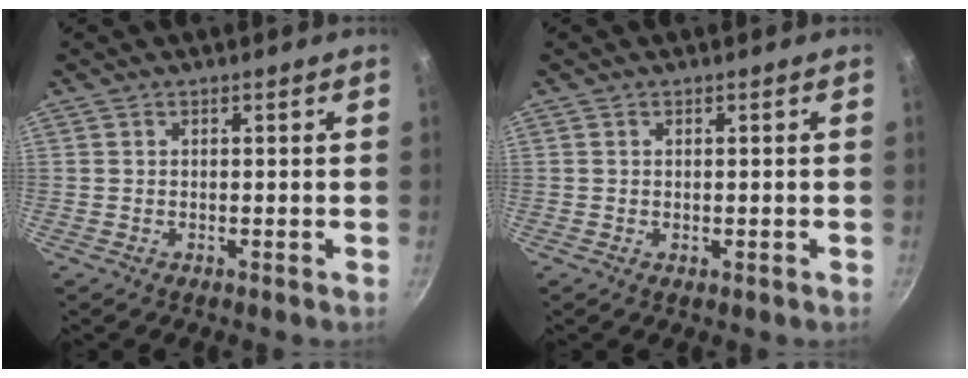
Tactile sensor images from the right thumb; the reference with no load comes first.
{"total": 0.5, "force": [-0.1, 0.2, 0.5], "torque": [-0.005, 0.000, -0.001]}